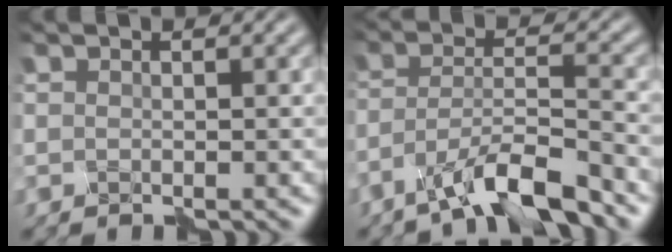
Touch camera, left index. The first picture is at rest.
{"total": 7.1, "force": [-5.3, 1.3, 4.5], "torque": [-0.081, 0.004, -0.098]}